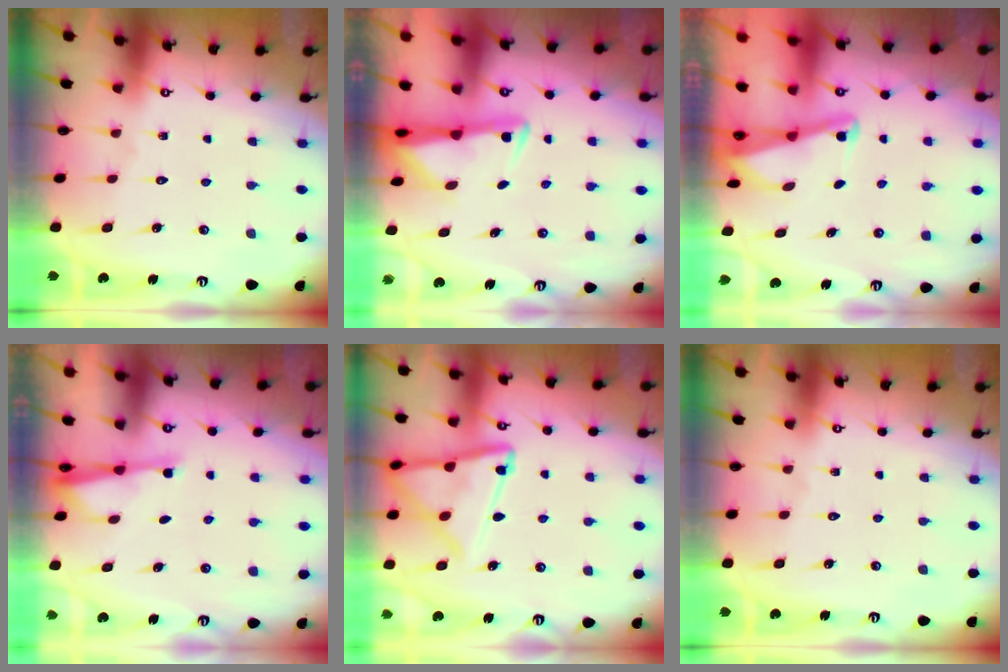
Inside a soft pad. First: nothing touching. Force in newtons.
{"total": 2.7, "press": 2.6, "slide": 0.5}
{"total": 2.1, "press": 2.0, "slide": 0.4}
{"total": 2.2, "press": 2.2, "slide": 0.3}
{"total": 15.1, "press": 15.1, "slide": 1.3}
{"total": 0.0}